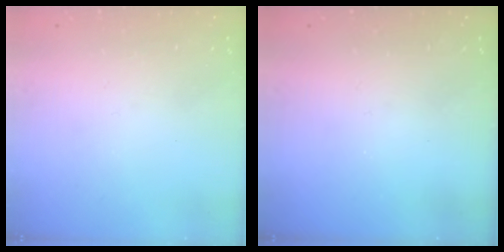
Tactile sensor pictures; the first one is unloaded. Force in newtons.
{"total": 0.0}